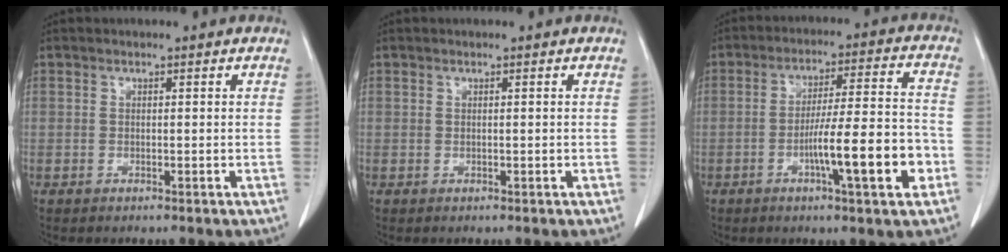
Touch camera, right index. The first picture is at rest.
{"total": 0.0}
{"total": 12.3, "force": [-4.3, 0.7, 11.5], "torque": [-0.183, 0.003, -0.068]}